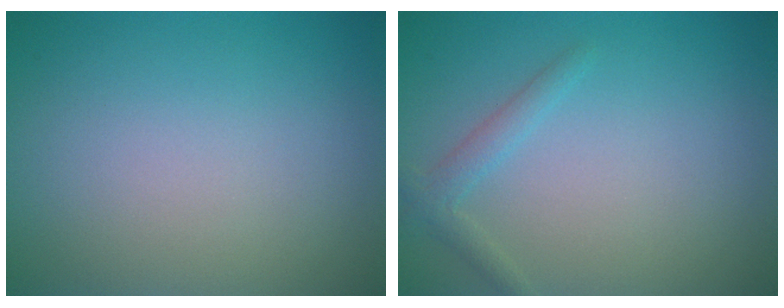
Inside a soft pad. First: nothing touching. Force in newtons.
{"total": 1.6, "press": 1.6, "slide": 0.1}